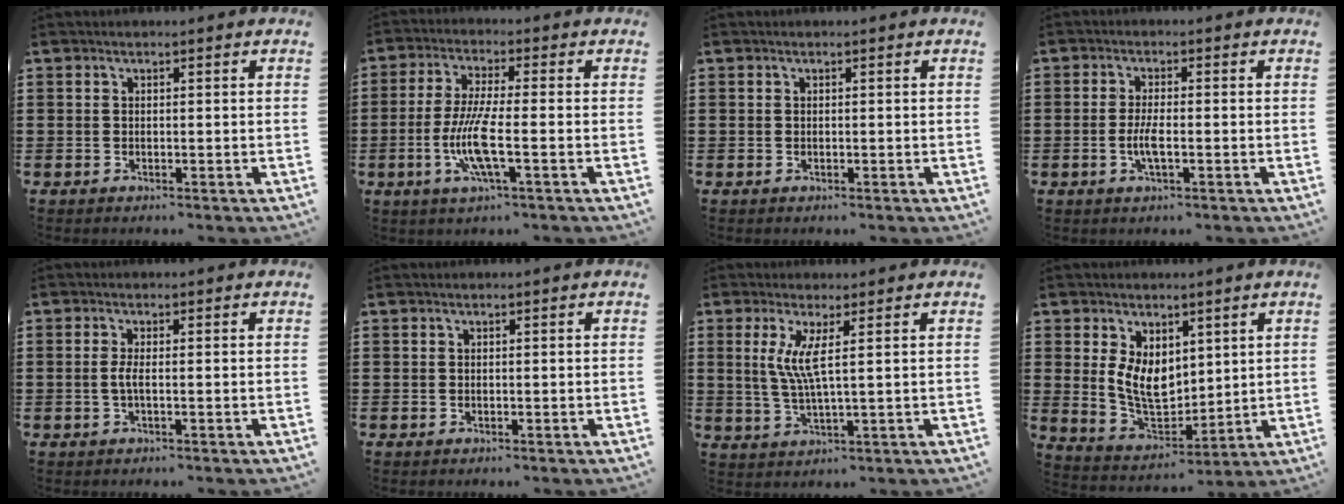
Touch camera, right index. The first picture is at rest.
{"total": 8.4, "force": [-2.2, 1.3, 8.0], "torque": [-0.175, -0.018, -0.049]}
{"total": 0.0}
{"total": 3.3, "force": [-0.9, 0.7, 3.1], "torque": [-0.070, -0.006, -0.020]}
{"total": 2.0, "force": [-0.4, 0.2, 1.9], "torque": [-0.051, -0.007, -0.012]}
{"total": 0.0}
{"total": 5.4, "force": [1.4, 0.2, 5.2], "torque": [-0.112, -0.009, 0.020]}
{"total": 7.8, "force": [2.3, 5.3, 5.3], "torque": [-0.103, -0.002, 0.043]}